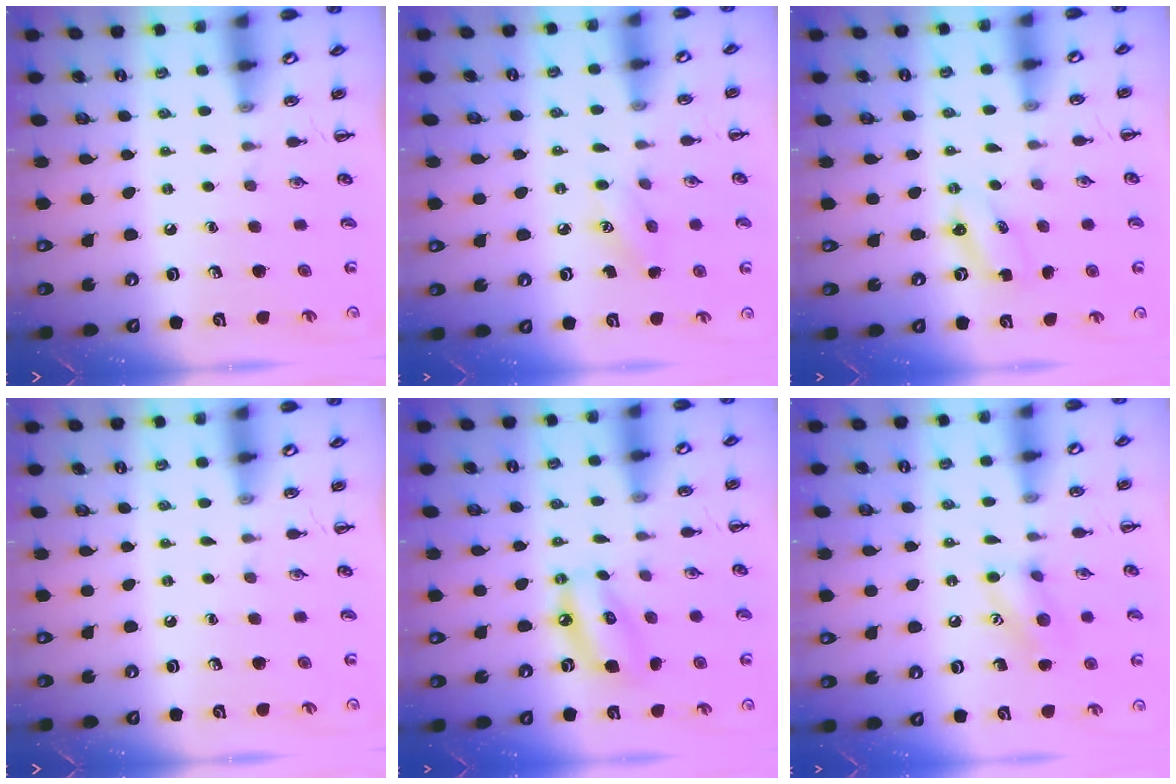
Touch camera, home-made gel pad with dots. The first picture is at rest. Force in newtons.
{"total": 4.8, "press": 4.6, "slide": 1.3}
{"total": 2.7, "press": 2.6, "slide": 0.8}
{"total": 0.0}
{"total": 9.0, "press": 8.7, "slide": 2.3}
{"total": 9.6, "press": 9.6, "slide": 0.5}